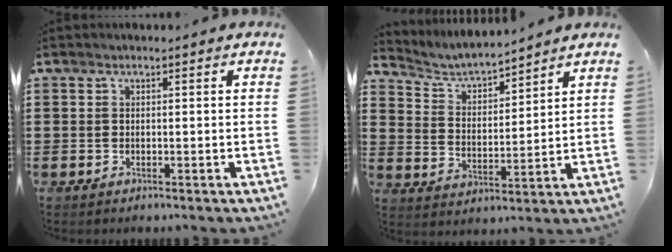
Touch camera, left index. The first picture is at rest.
{"total": 4.5, "force": [4.4, 0.4, 0.8], "torque": [-0.040, -0.030, 0.073]}